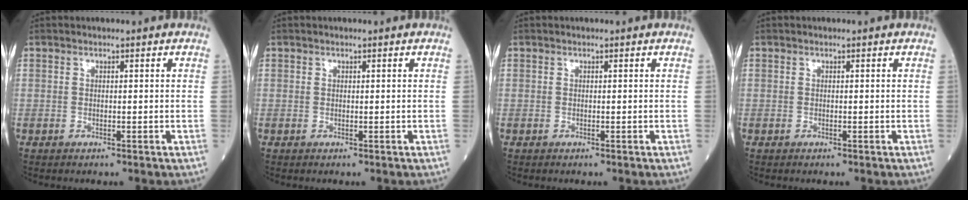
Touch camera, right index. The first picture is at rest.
{"total": 0.0}
{"total": 0.0}
{"total": 0.0}